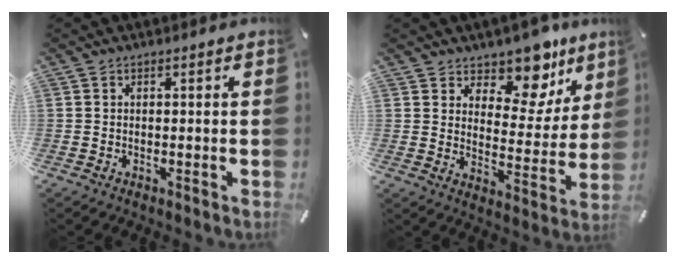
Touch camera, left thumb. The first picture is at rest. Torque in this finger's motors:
{"motor_torque": [1.06, -0.13, 0.42, -0.13, 0.06]}